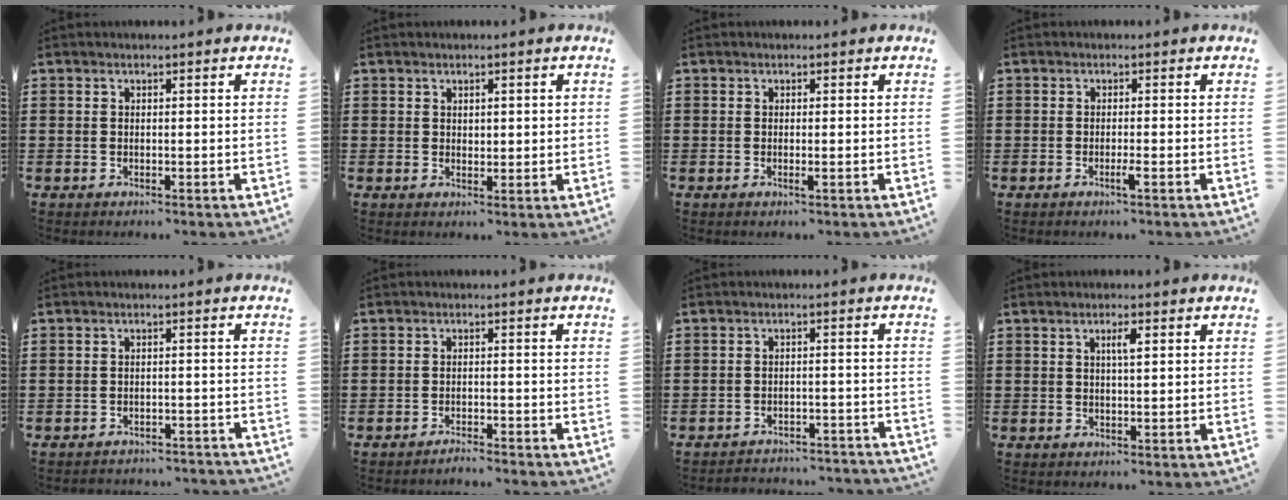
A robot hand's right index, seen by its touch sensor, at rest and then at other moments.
{"total": 1.2, "force": [0.7, 0.7, 0.6], "torque": [-0.003, 0.001, 0.011]}
{"total": 0.8, "force": [-0.3, 0.0, 0.8], "torque": [-0.022, -0.008, -0.006]}
{"total": 1.6, "force": [-0.9, 0.0, 1.4], "torque": [-0.031, -0.006, -0.018]}
{"total": 2.2, "force": [-2.2, 0.1, 0.1], "torque": [-0.008, 0.000, -0.047]}
{"total": 1.9, "force": [-1.9, -0.1, 0.3], "torque": [-0.007, 0.002, -0.037]}
{"total": 3.0, "force": [-3.0, 0.2, 0.3], "torque": [-0.012, 0.001, -0.063]}
{"total": 2.2, "force": [0.7, 0.5, 2.1], "torque": [-0.041, 0.005, 0.009]}